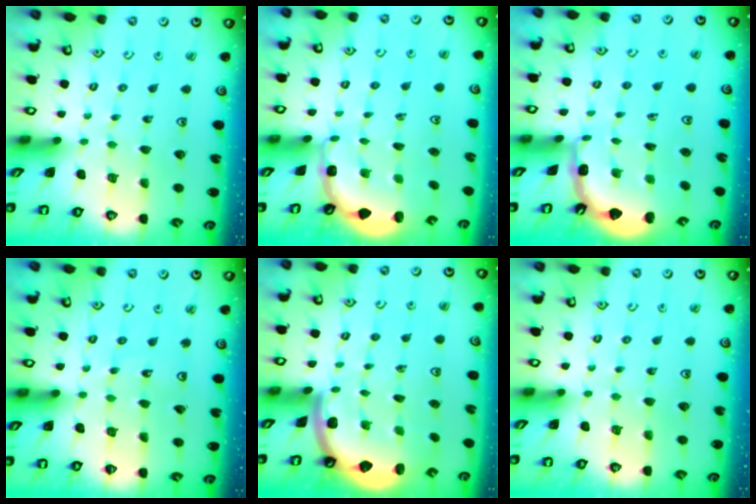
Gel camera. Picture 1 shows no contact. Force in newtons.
{"total": 2.9, "press": 2.5, "slide": 1.4}
{"total": 1.9, "press": 1.9, "slide": 0.2}
{"total": 3.7, "press": 3.7, "slide": 0.4}
{"total": 2.4, "press": 2.4, "slide": 0.3}
{"total": 0.0}